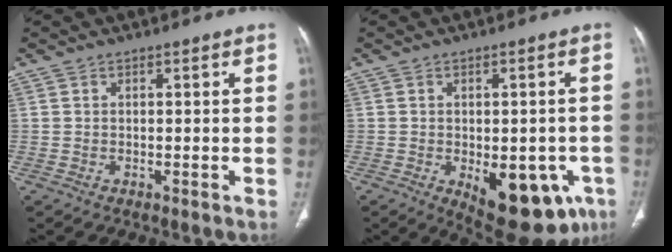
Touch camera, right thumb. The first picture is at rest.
{"total": 16.2, "force": [-6.4, 8.2, 12.3], "torque": [-0.117, 0.006, -0.066]}